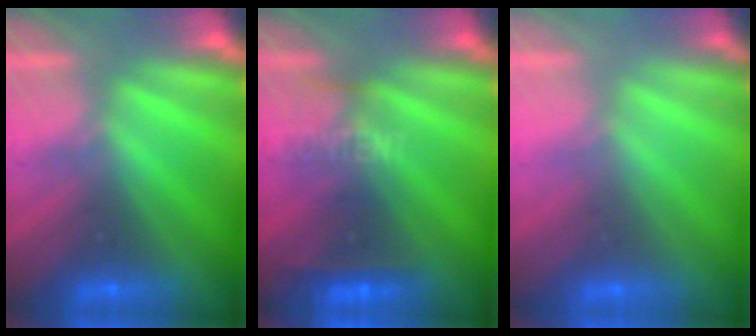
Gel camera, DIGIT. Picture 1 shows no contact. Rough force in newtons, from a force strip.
{"total": 8.6}
{"total": 2.9}